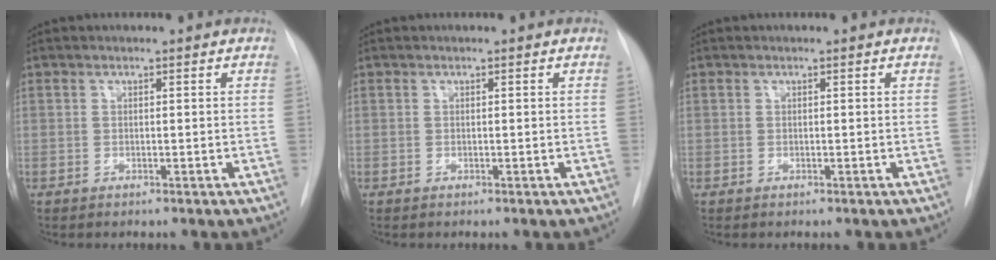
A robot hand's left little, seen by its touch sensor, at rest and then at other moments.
{"total": 0.0}
{"total": 0.0}